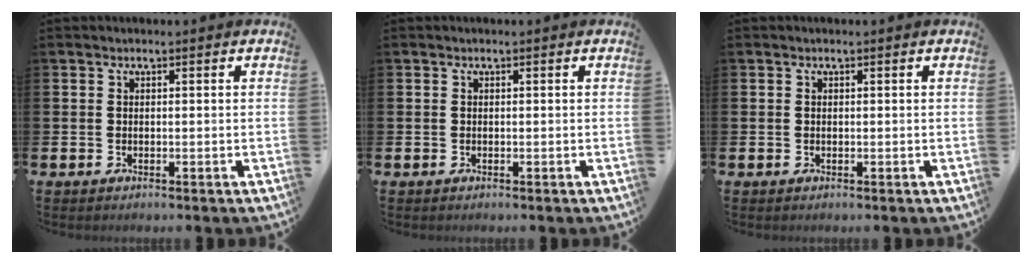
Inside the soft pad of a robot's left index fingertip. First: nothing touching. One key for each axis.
{"total": 0.0}
{"total": 0.0}